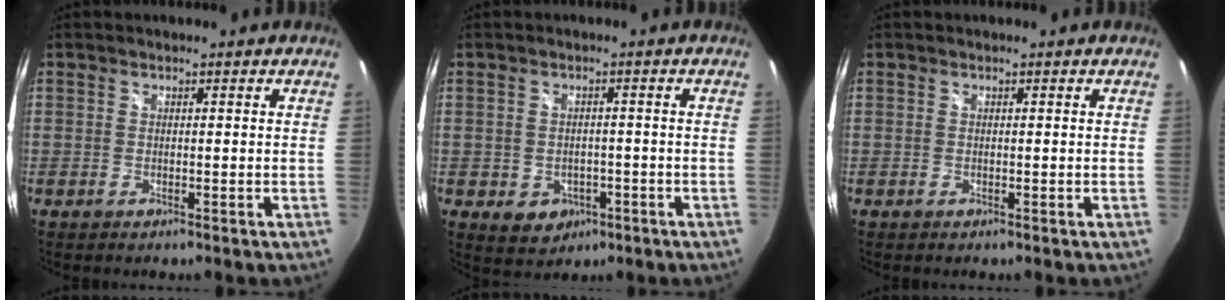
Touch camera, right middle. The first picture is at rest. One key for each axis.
{"total": 5.8, "fx": -2.2, "fy": 4.8, "fz": 2.4, "tx": -0.057, "ty": -0.002, "tz": -0.018}
{"total": 0.0}